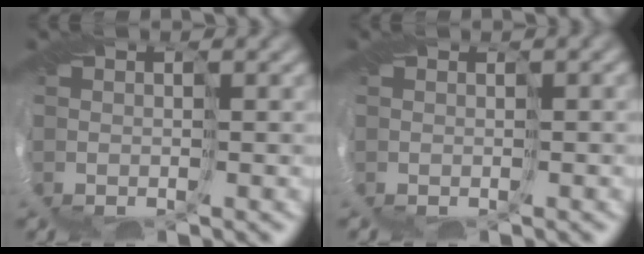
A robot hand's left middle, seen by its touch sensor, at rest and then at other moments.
{"total": 1.7, "force": [-0.6, -1.3, -0.9], "torque": [0.009, -0.010, 0.005]}